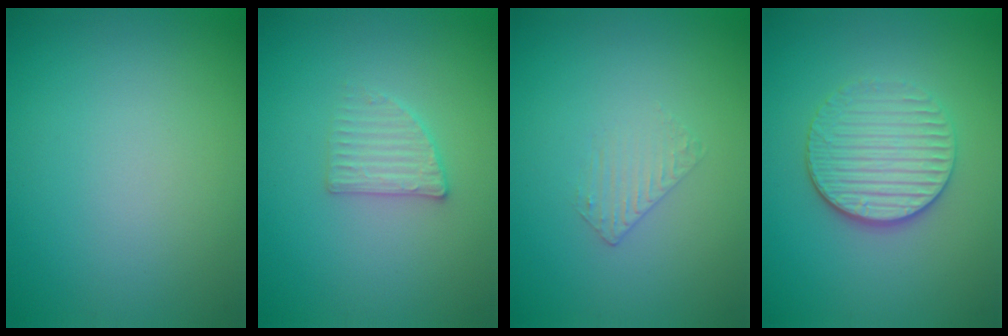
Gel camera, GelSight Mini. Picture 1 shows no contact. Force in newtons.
{"total": 2.1, "press": 2.1, "slide": 0.4}
{"total": 0.9, "press": 0.2, "slide": 0.9}
{"total": 3.9, "press": 3.4, "slide": 1.9}